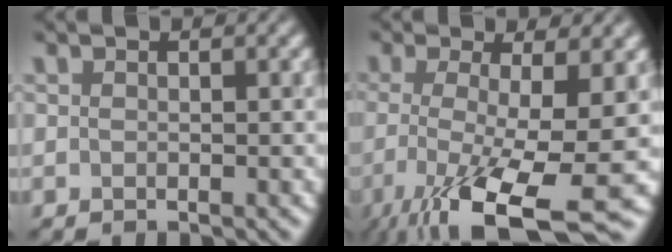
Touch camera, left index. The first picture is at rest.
{"total": 11.6, "force": [-4.4, 3.2, 10.3], "torque": [-0.178, -0.023, -0.070]}